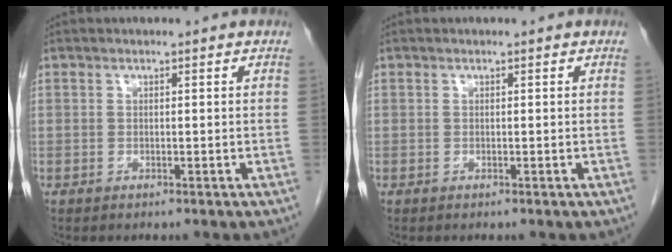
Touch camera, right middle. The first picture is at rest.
{"total": 0.0}